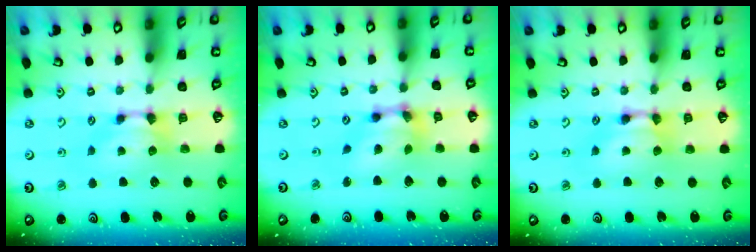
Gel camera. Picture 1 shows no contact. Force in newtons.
{"total": 6.3, "press": 5.9, "slide": 2.2}
{"total": 2.0, "press": 2.0, "slide": 0.1}